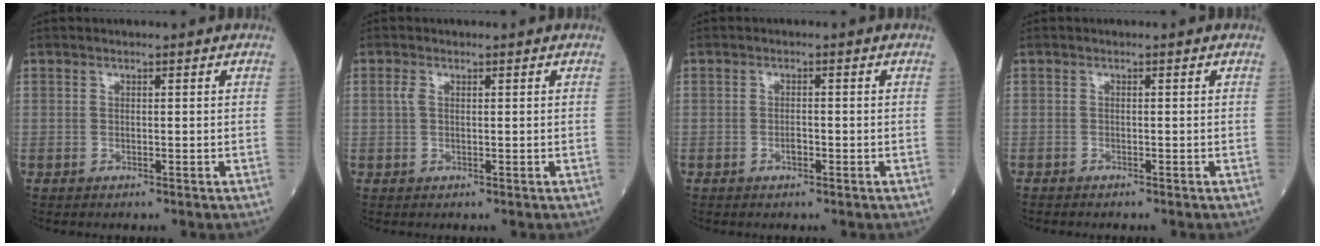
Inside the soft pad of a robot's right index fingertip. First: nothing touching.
{"total": 1.2, "force": [0.3, 0.6, 1.0], "torque": [-0.027, 0.008, 0.008]}
{"total": 1.3, "force": [-0.6, 0.4, 1.1], "torque": [-0.022, 0.001, -0.009]}
{"total": 0.9, "force": [-0.8, 0.1, 0.3], "torque": [-0.006, -0.001, -0.014]}